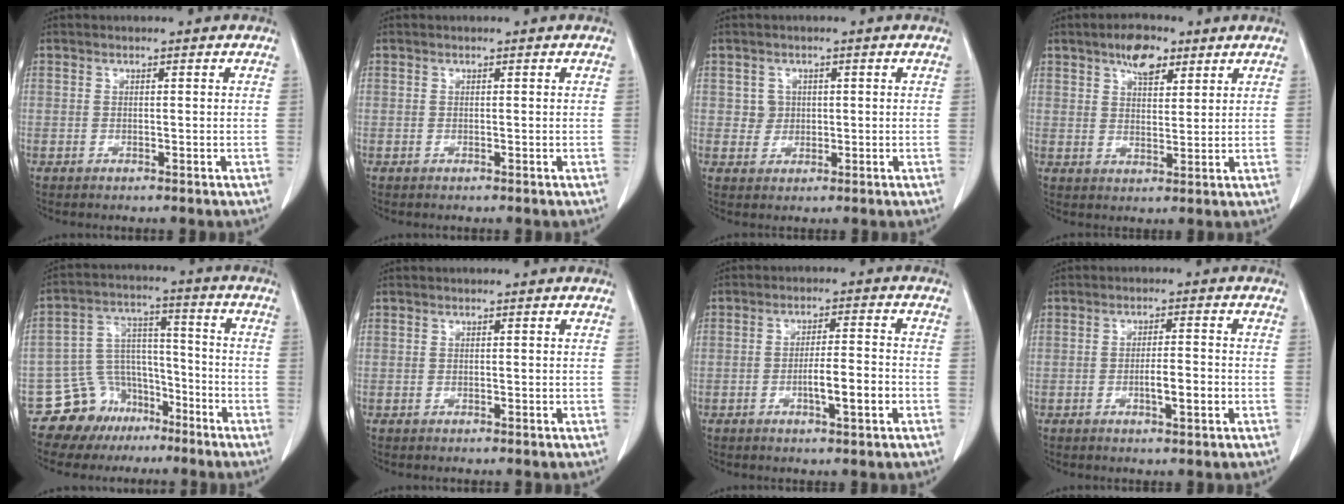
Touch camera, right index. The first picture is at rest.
{"total": 0.0}
{"total": 2.2, "force": [0.5, 2.1, 0.1], "torque": [0.003, 0.004, 0.012]}
{"total": 5.9, "force": [3.7, 2.7, 3.7], "torque": [-0.065, 0.008, 0.062]}
{"total": 10.2, "force": [-7.1, 7.3, 0.9], "torque": [-0.020, 0.064, -0.113]}
{"total": 0.0}
{"total": 5.6, "force": [-1.8, 0.6, 5.3], "torque": [-0.089, 0.002, -0.026]}
{"total": 3.8, "force": [-1.0, 0.6, 3.6], "torque": [-0.060, 0.001, -0.012]}